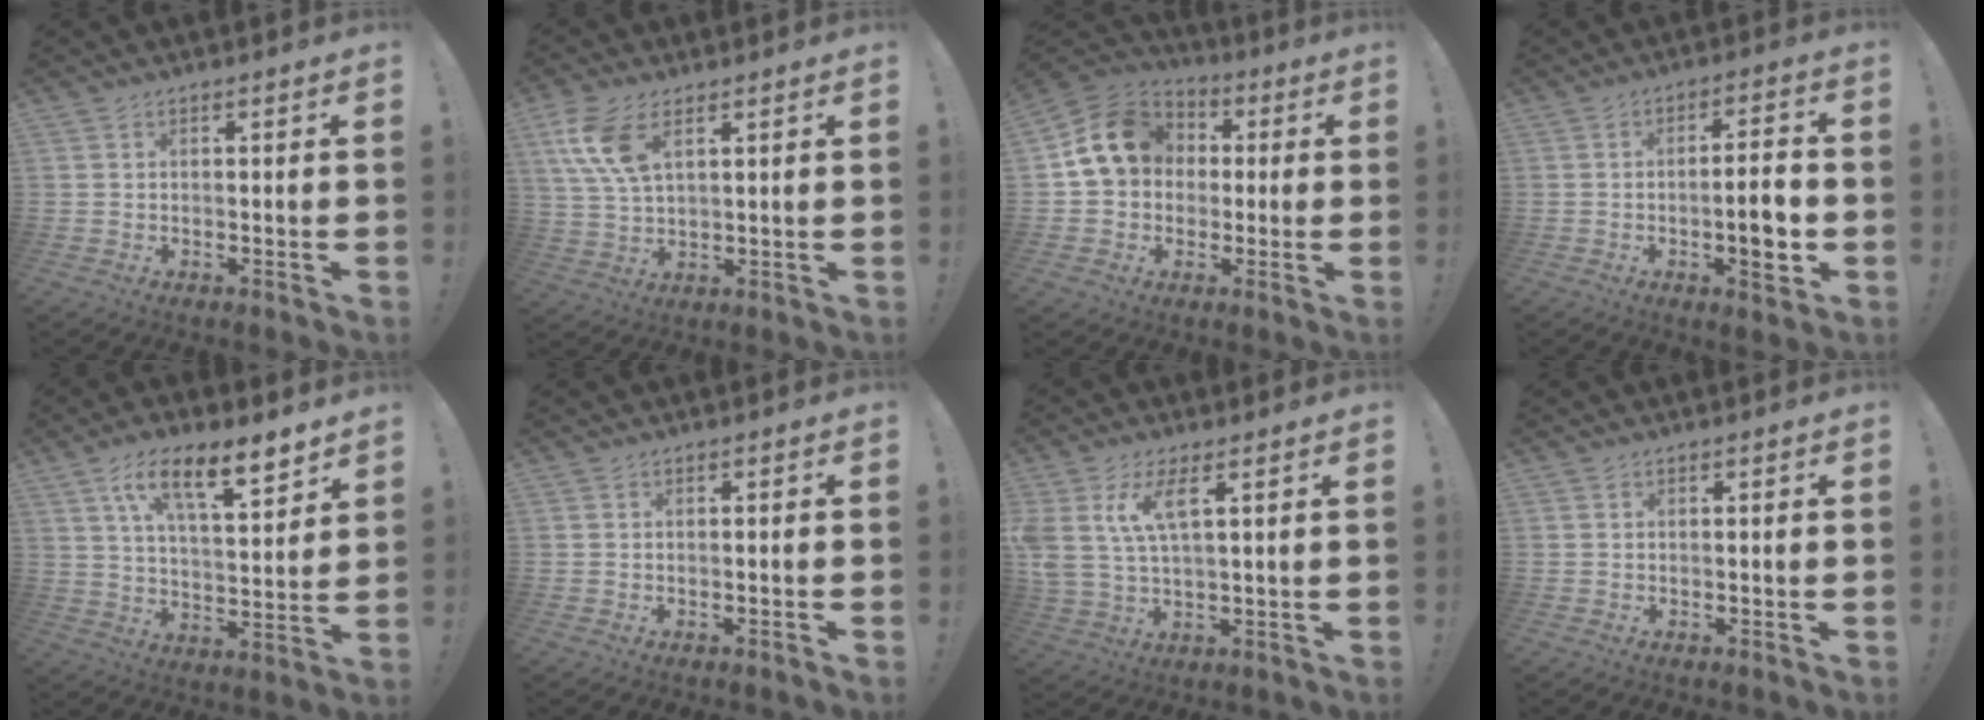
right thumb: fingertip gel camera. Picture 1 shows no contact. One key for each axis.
{"total": 10.4, "fx": 4.9, "fy": 5.2, "fz": 7.6, "tx": -0.162, "ty": -0.015, "tz": 0.091}
{"total": 14.5, "fx": 3.0, "fy": 12.1, "fz": 7.4, "tx": -0.100, "ty": 0.009, "tz": 0.066}
{"total": 9.0, "fx": -2.5, "fy": 2.2, "fz": 8.3, "tx": -0.120, "ty": 0.009, "tz": -0.040}
{"total": 14.2, "fx": 8.8, "fy": 4.0, "fz": 10.4, "tx": -0.170, "ty": -0.043, "tz": 0.146}
{"total": 0.8, "fx": -0.6, "fy": -0.3, "fz": 0.3, "tx": -0.013, "ty": 0.001, "tz": -0.010}
{"total": 8.8, "fx": 4.2, "fy": 3.2, "fz": 7.0, "tx": -0.150, "ty": -0.014, "tz": 0.075}
{"total": 0.0}